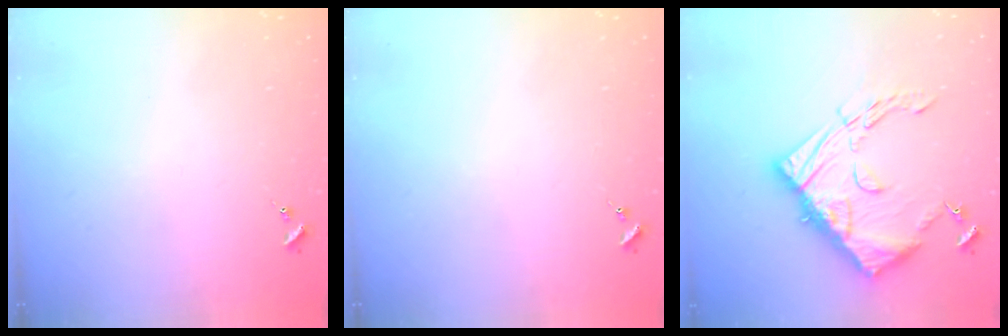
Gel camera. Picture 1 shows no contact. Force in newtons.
{"total": 0.0}
{"total": 17.5, "press": 17.5, "slide": 1.0}